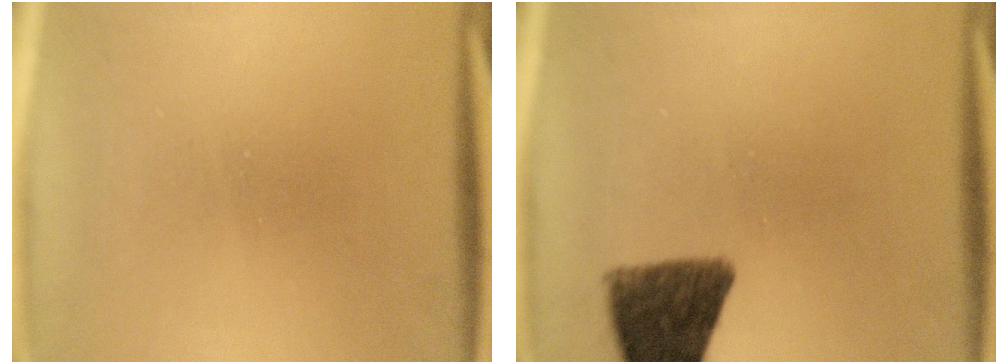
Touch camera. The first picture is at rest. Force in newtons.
{"total": 10.9}